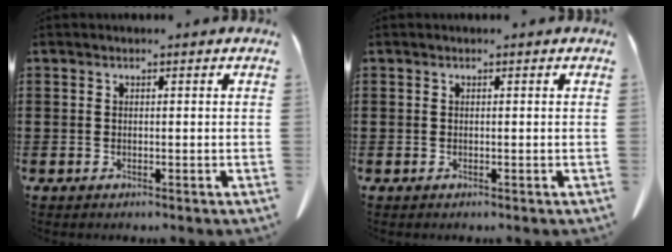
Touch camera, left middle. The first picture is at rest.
{"total": 0.0}